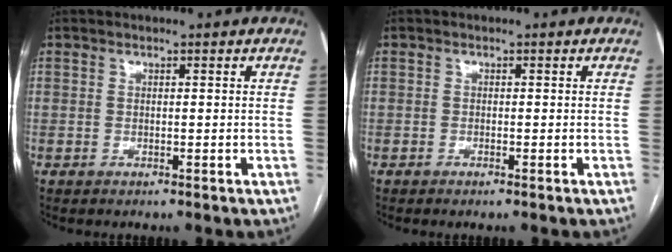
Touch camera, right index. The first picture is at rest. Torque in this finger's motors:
{"motor_torque": [0.28, -0.17, 0.04, -0.01]}